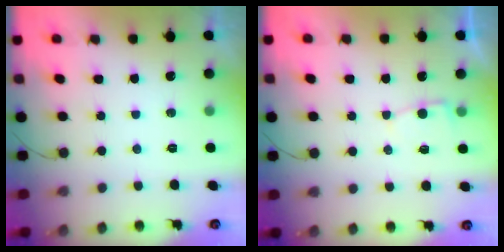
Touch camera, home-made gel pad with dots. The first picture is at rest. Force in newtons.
{"total": 2.6, "press": 2.6, "slide": 0.3}